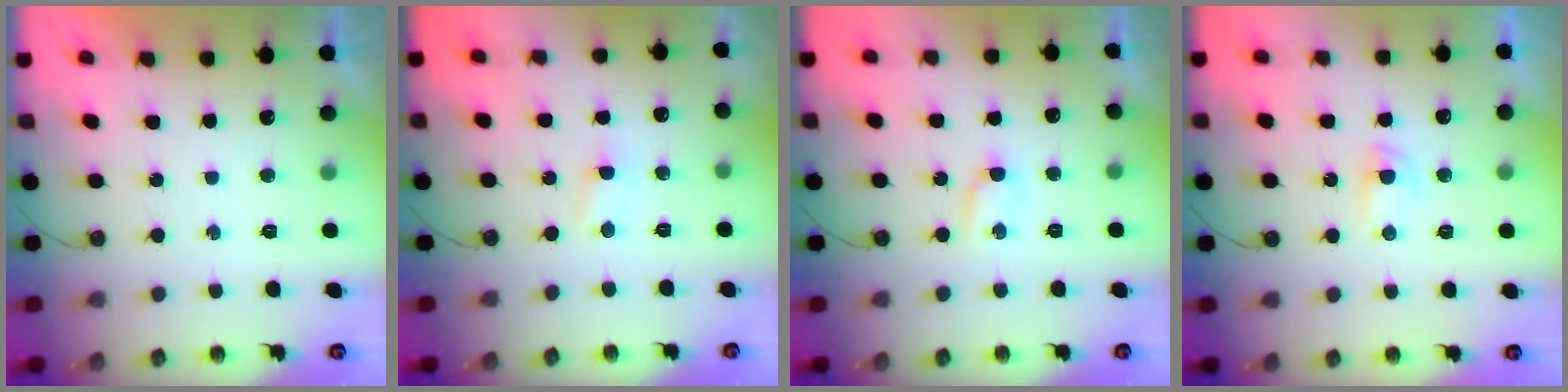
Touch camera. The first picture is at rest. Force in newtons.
{"total": 1.5, "press": 1.4, "slide": 0.2}
{"total": 6.3, "press": 3.6, "slide": 5.2}
{"total": 2.7, "press": 2.6, "slide": 0.4}